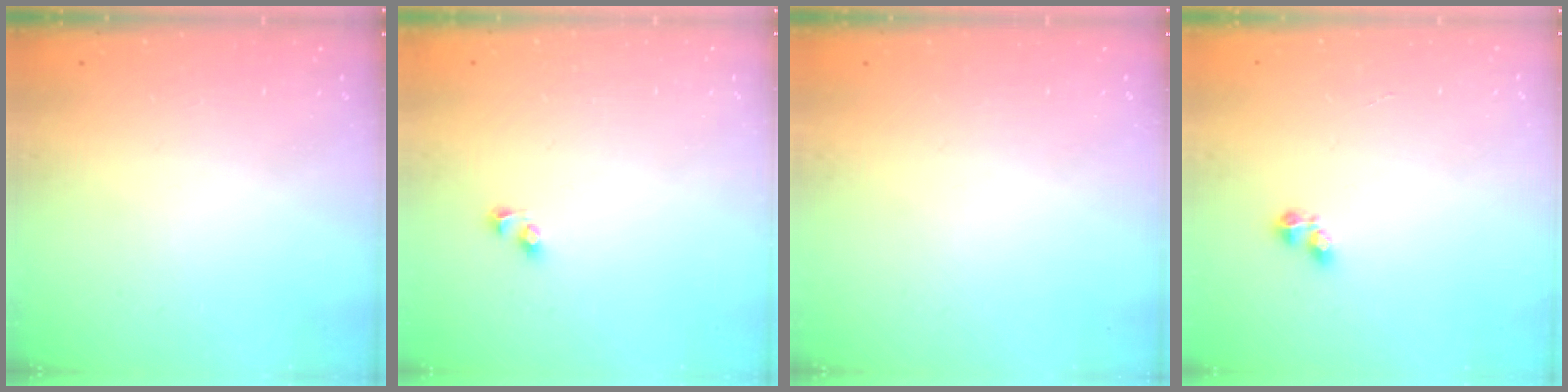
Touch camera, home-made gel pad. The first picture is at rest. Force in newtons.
{"total": 2.3, "press": 2.3, "slide": 0.2}
{"total": 0.0}
{"total": 2.6, "press": 2.5, "slide": 0.5}